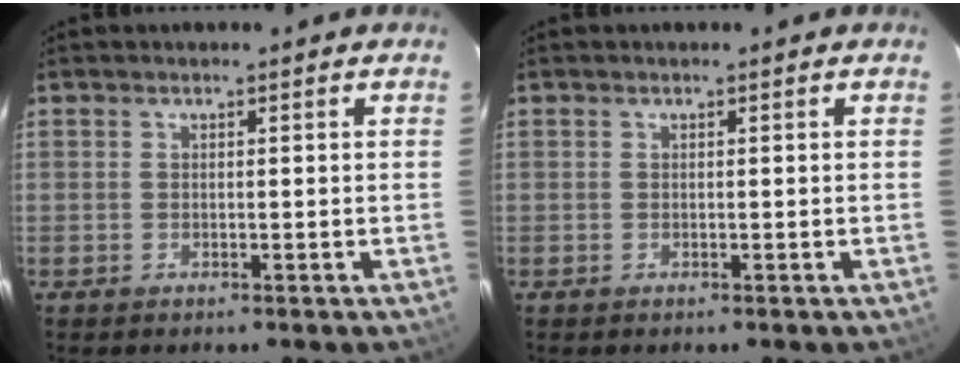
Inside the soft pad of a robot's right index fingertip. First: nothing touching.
{"total": 0.0}